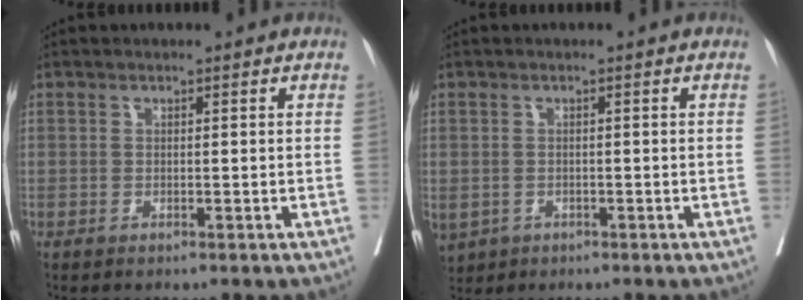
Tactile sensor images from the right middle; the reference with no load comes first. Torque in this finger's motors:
{"motor_torque": [1.25, -0.88, 1.05, 0.21]}